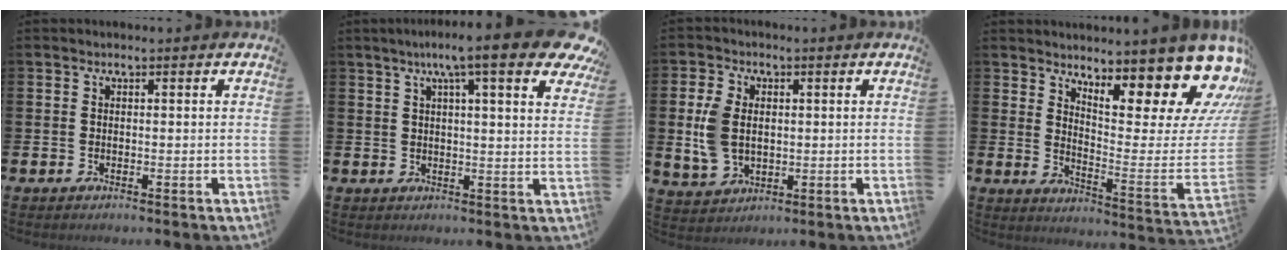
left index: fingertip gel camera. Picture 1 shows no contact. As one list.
[{"total": 8.4, "force": [6.4, 1.8, 5.2], "torque": [-0.083, -0.023, 0.103]}, {"total": 6.7, "force": [0.9, 4.8, 4.5], "torque": [-0.107, 0.014, 0.014]}, {"total": 12.7, "force": [10.0, 3.3, 7.0], "torque": [-0.100, -0.109, 0.163]}]